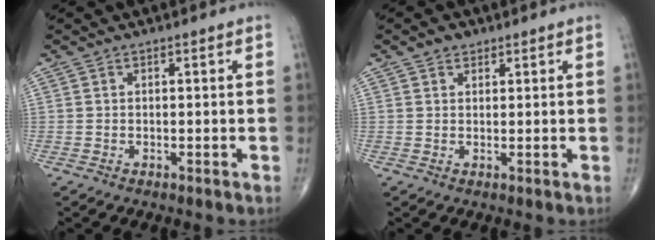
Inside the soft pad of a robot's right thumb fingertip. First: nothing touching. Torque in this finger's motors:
{"motor_torque": [-0.43, 0.08, 0.03, 0.11, -0.05]}